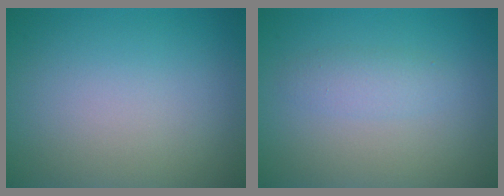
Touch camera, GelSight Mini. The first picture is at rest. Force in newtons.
{"total": 1.6, "press": 1.6, "slide": 0.1}